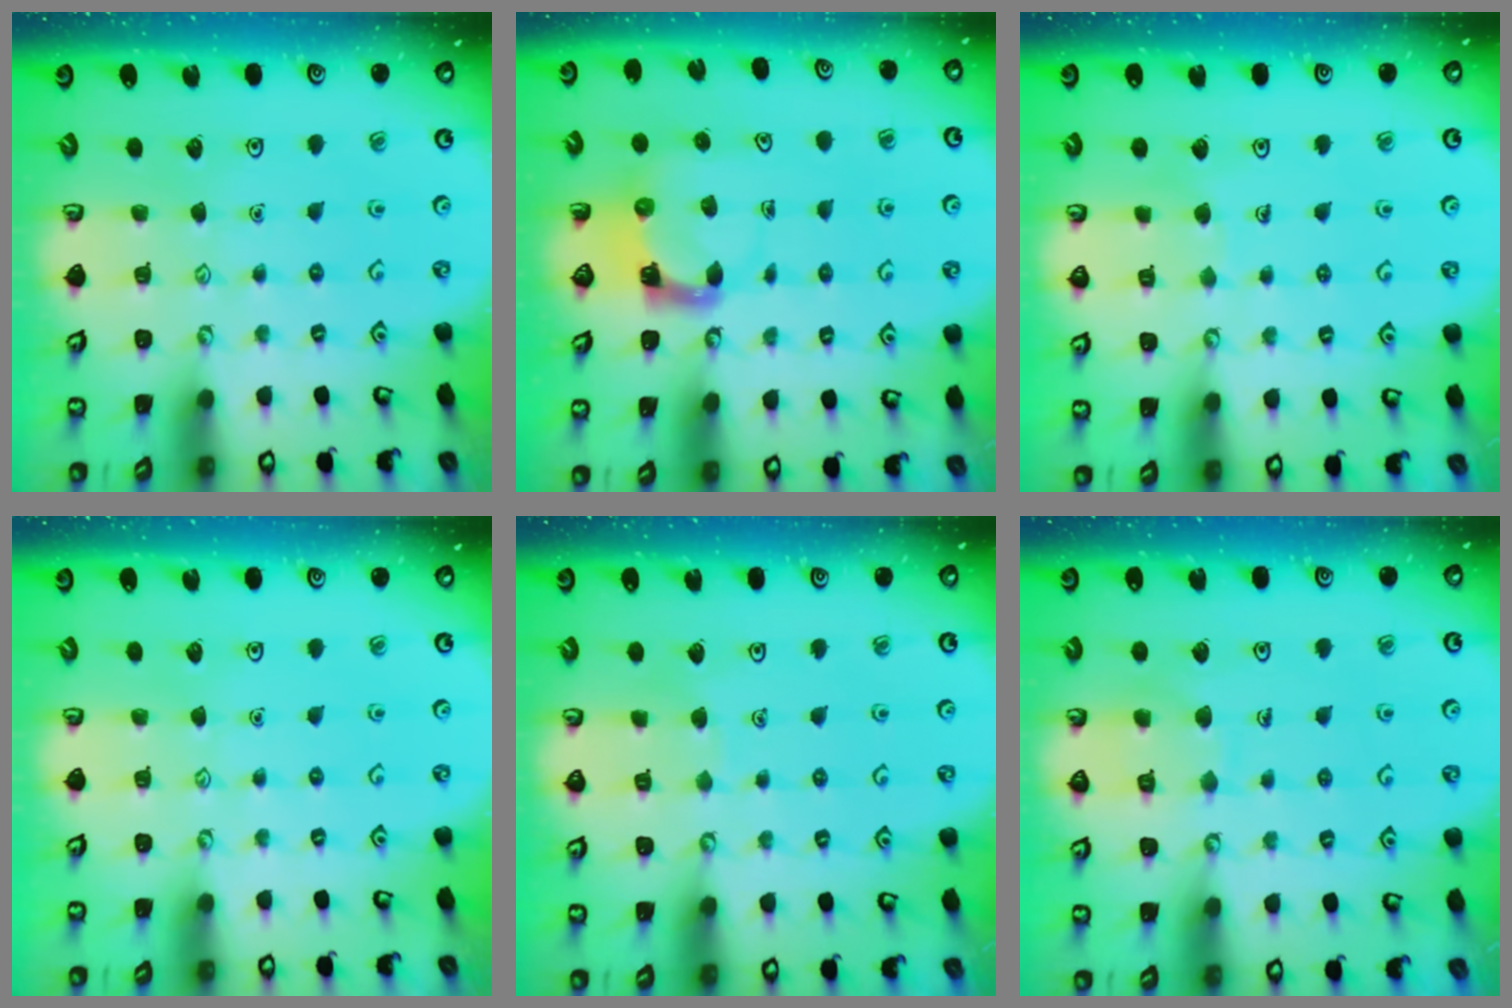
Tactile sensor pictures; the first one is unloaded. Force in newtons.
{"total": 3.9, "press": 3.8, "slide": 0.6}
{"total": 3.6, "press": 3.6, "slide": 0.2}
{"total": 0.0}
{"total": 3.6, "press": 3.5, "slide": 0.2}
{"total": 7.8, "press": 7.8, "slide": 0.7}